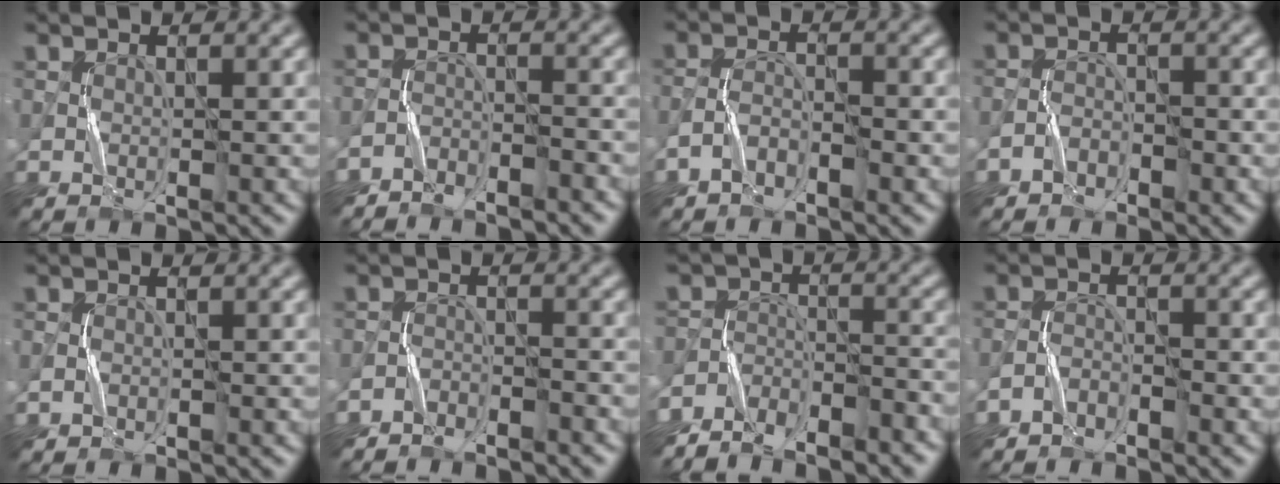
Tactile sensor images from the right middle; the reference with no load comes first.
{"total": 2.6, "force": [-2.5, 0.6, 0.3], "torque": [-0.004, 0.003, -0.055]}
{"total": 2.5, "force": [-1.7, 1.0, 1.5], "torque": [-0.030, 0.009, -0.038]}
{"total": 1.7, "force": [-1.3, 1.0, 0.6], "torque": [-0.008, 0.009, -0.028]}
{"total": 0.7, "force": [-0.5, 0.4, 0.3], "torque": [-0.008, 0.004, -0.010]}
{"total": 2.2, "force": [-2.1, 0.6, 0.1], "torque": [0.000, 0.005, -0.046]}
{"total": 6.1, "force": [-5.5, 2.2, 1.6], "torque": [-0.024, -0.004, -0.108]}
{"total": 1.8, "force": [-1.6, 0.6, 0.5], "torque": [-0.009, 0.009, -0.036]}